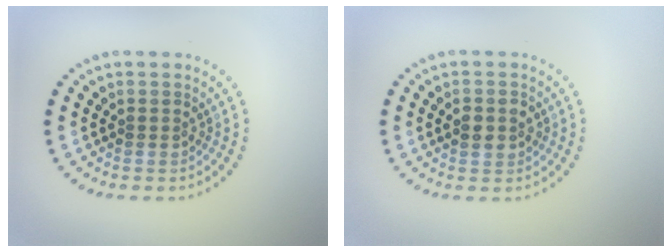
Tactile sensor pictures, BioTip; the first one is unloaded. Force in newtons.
{"total": 1.9, "press": 1.9, "slide": 0.2}